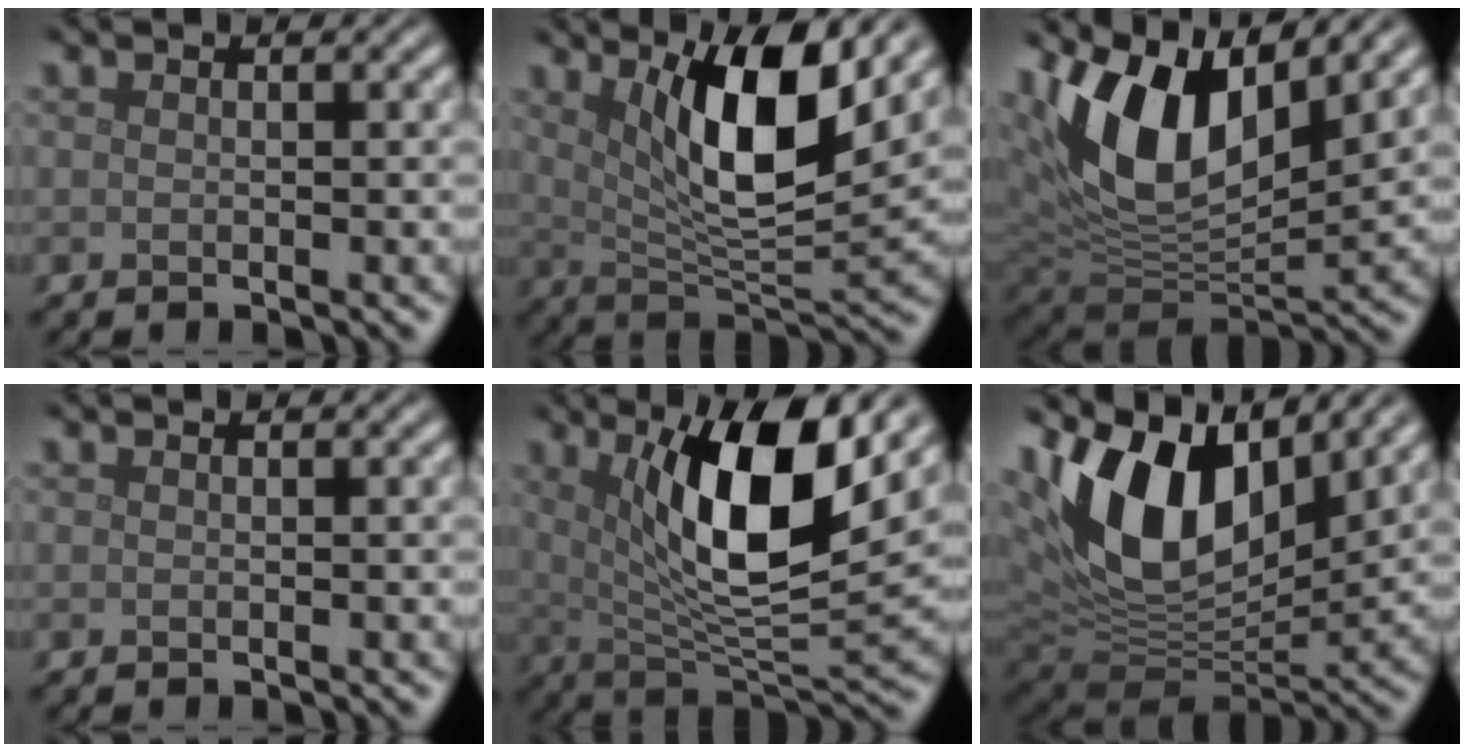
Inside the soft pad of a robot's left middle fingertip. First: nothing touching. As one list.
[{"total": 9.2, "force": [3.6, 2.6, 8.1], "torque": [-0.132, -0.016, 0.065]}, {"total": 12.5, "force": [5.1, 6.3, 9.6], "torque": [-0.173, 0.004, 0.089]}, {"total": 0.0}, {"total": 10.4, "force": [3.4, 3.2, 9.3], "torque": [-0.149, -0.015, 0.064]}, {"total": 13.9, "force": [5.5, 7.6, 10.2], "torque": [-0.193, 0.009, 0.097]}]